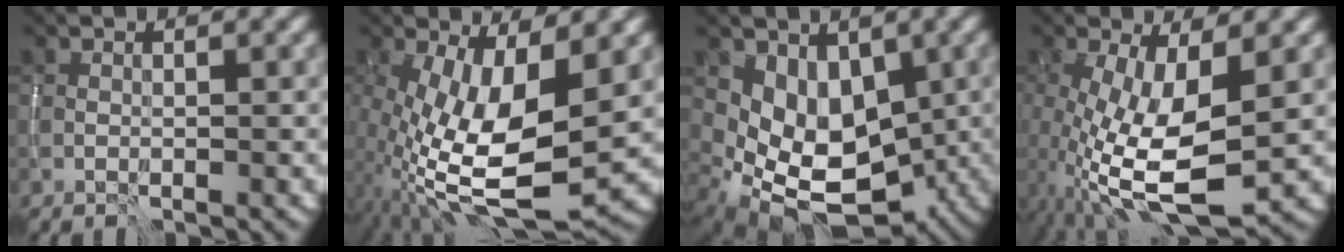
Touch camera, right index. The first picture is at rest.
{"total": 12.5, "force": [-1.9, 4.5, 11.5], "torque": [-0.221, -0.014, -0.028]}
{"total": 7.3, "force": [0.0, 5.4, 5.0], "torque": [-0.085, -0.028, 0.010]}
{"total": 9.5, "force": [-1.9, 3.3, 8.7], "torque": [-0.185, -0.015, -0.034]}